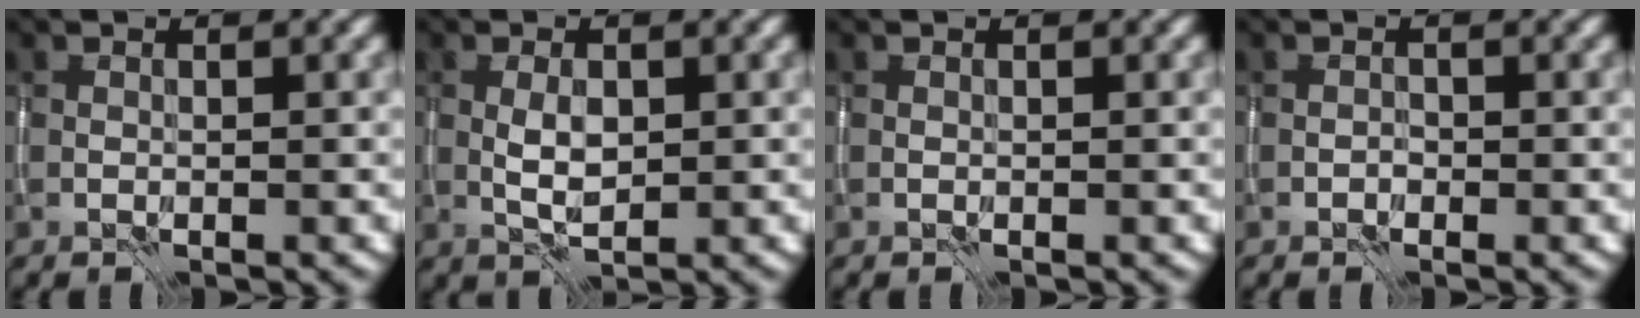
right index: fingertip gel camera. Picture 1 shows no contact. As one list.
[{"total": 2.3, "force": [0.0, 1.2, 2.0], "torque": [-0.040, -0.001, 0.002]}, {"total": 0.0}, {"total": 0.8, "force": [-0.6, 0.6, 0.2], "torque": [-0.002, 0.000, -0.010]}]